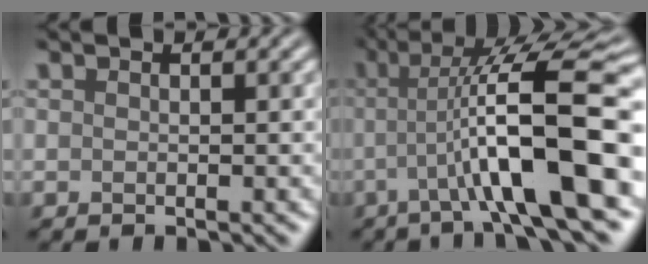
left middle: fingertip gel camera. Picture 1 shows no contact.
{"total": 11.8, "force": [-1.4, 2.5, 11.5], "torque": [-0.173, 0.013, -0.026]}